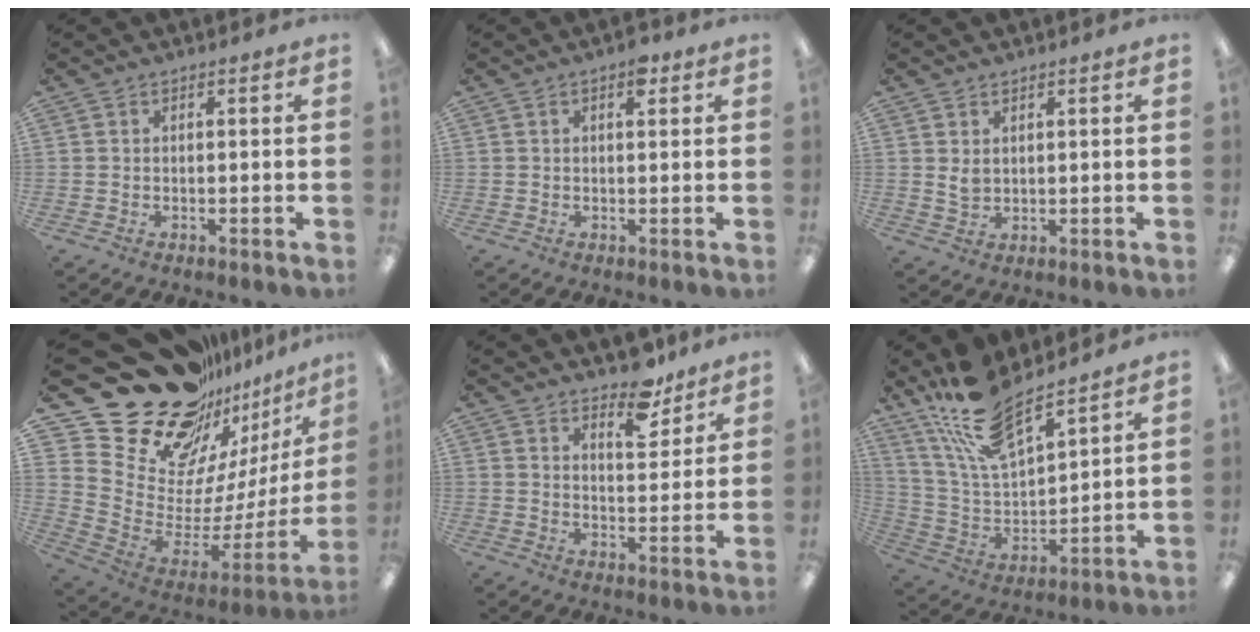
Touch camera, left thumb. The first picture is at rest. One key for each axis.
{"total": 3.2, "fx": 1.8, "fy": 1.5, "fz": 2.3, "tx": -0.018, "ty": -0.010, "tz": 0.024}
{"total": 3.6, "fx": 1.8, "fy": 2.4, "fz": 2.0, "tx": -0.040, "ty": -0.006, "tz": 0.031}
{"total": 26.8, "fx": 20.2, "fy": 13.7, "fz": 11.0, "tx": -0.161, "ty": -0.179, "tz": 0.403}
{"total": 7.9, "fx": 6.6, "fy": 3.3, "fz": 2.7, "tx": -0.018, "ty": -0.049, "tz": 0.114}
{"total": 16.7, "fx": 13.4, "fy": 5.6, "fz": 8.2, "tx": -0.179, "ty": -0.073, "tz": 0.243}